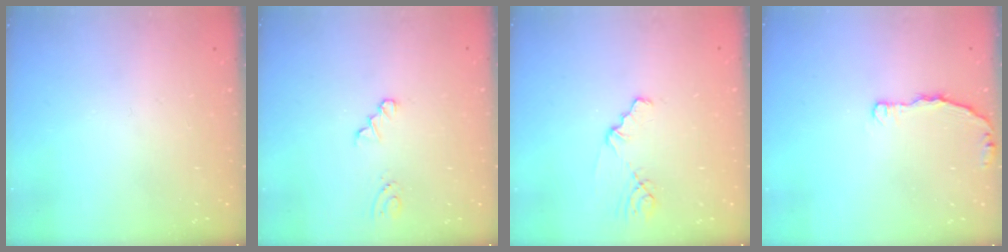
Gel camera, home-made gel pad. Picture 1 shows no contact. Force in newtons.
{"total": 0.0}
{"total": 1.8, "press": 1.8, "slide": 0.3}
{"total": 4.4, "press": 4.4, "slide": 0.5}